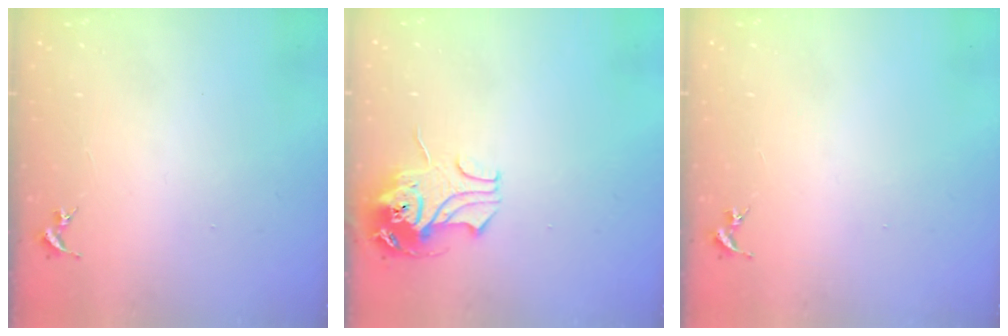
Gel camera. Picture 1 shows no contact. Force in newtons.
{"total": 11.0, "press": 10.9, "slide": 1.5}
{"total": 0.0}